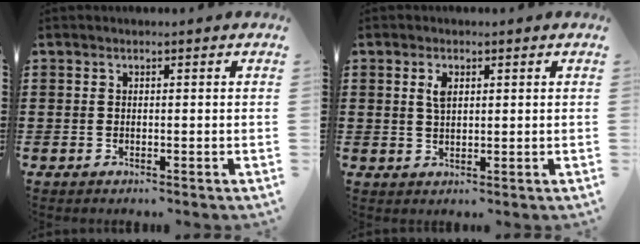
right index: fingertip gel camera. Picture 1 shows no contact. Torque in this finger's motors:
{"motor_torque": [0.38, 0.33, 0.27, 0.07]}